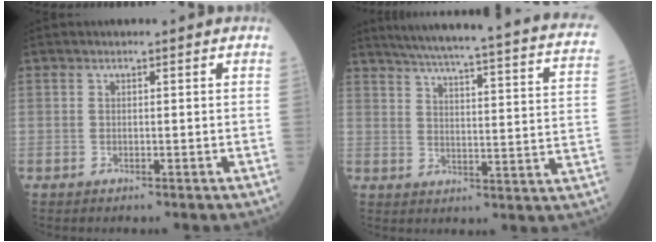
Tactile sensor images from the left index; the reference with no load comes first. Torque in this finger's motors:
{"motor_torque": [0.84, -1.30, 0.09, 0.08]}